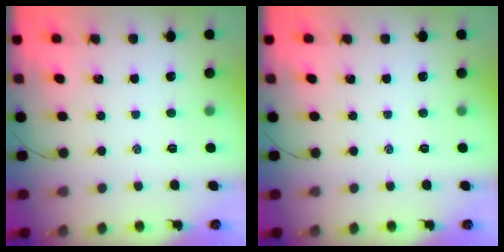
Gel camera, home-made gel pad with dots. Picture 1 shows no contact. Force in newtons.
{"total": 0.0}